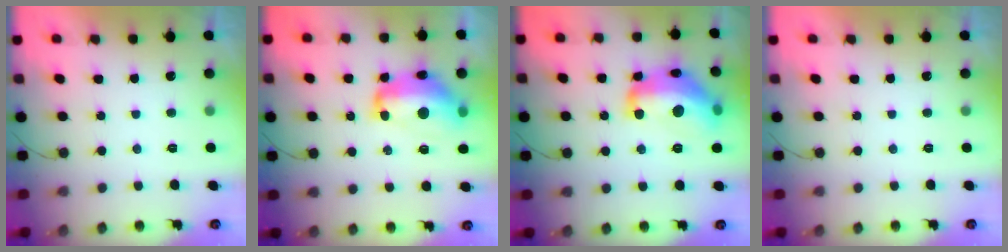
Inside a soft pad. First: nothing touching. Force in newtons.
{"total": 14.8, "press": 14.8, "slide": 1.1}
{"total": 20.1, "press": 20.1, "slide": 1.1}
{"total": 0.0}